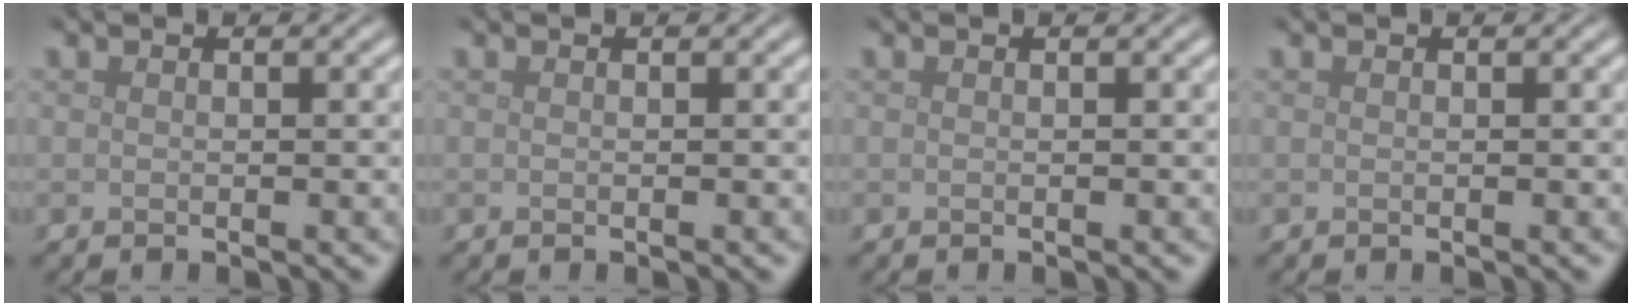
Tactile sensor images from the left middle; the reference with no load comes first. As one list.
[{"total": 0.0}, {"total": 0.0}, {"total": 0.0}]